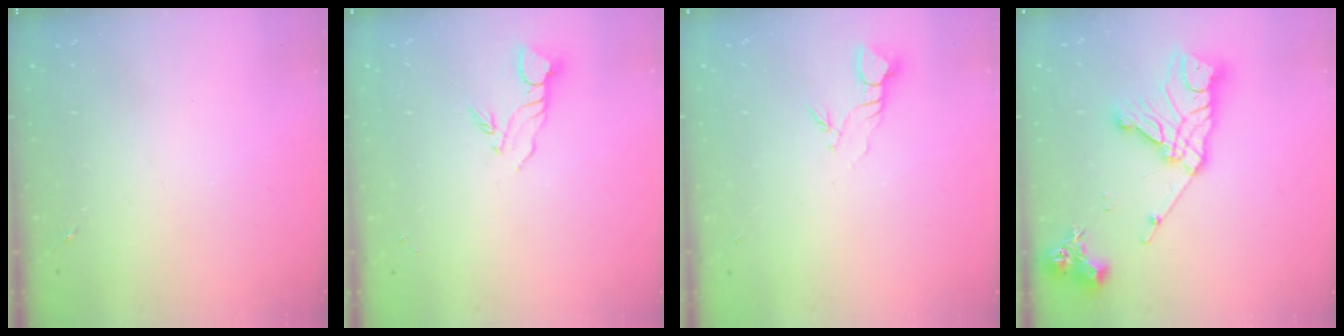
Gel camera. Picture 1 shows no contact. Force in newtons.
{"total": 4.9, "press": 4.9, "slide": 0.1}
{"total": 3.7, "press": 3.6, "slide": 0.3}
{"total": 17.7, "press": 17.6, "slide": 1.3}